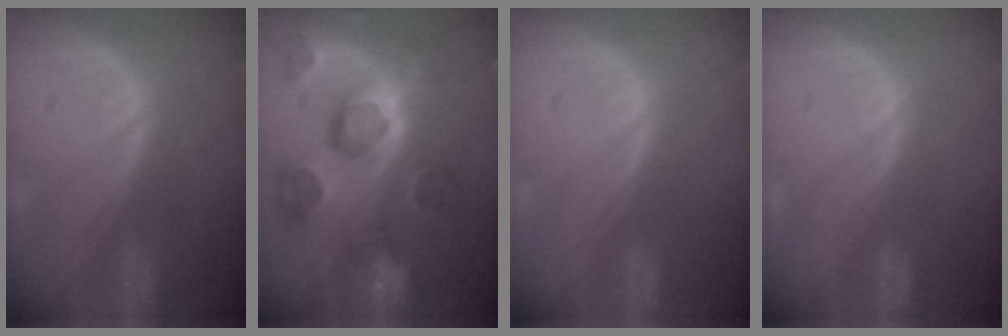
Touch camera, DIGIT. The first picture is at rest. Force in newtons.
{"total": 11.6, "press": 10.0, "slide": 5.8}
{"total": 0.0}
{"total": 0.0}